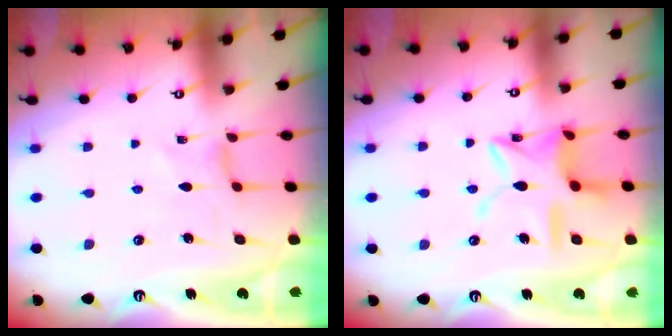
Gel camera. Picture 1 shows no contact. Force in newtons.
{"total": 11.3, "press": 11.2, "slide": 0.7}